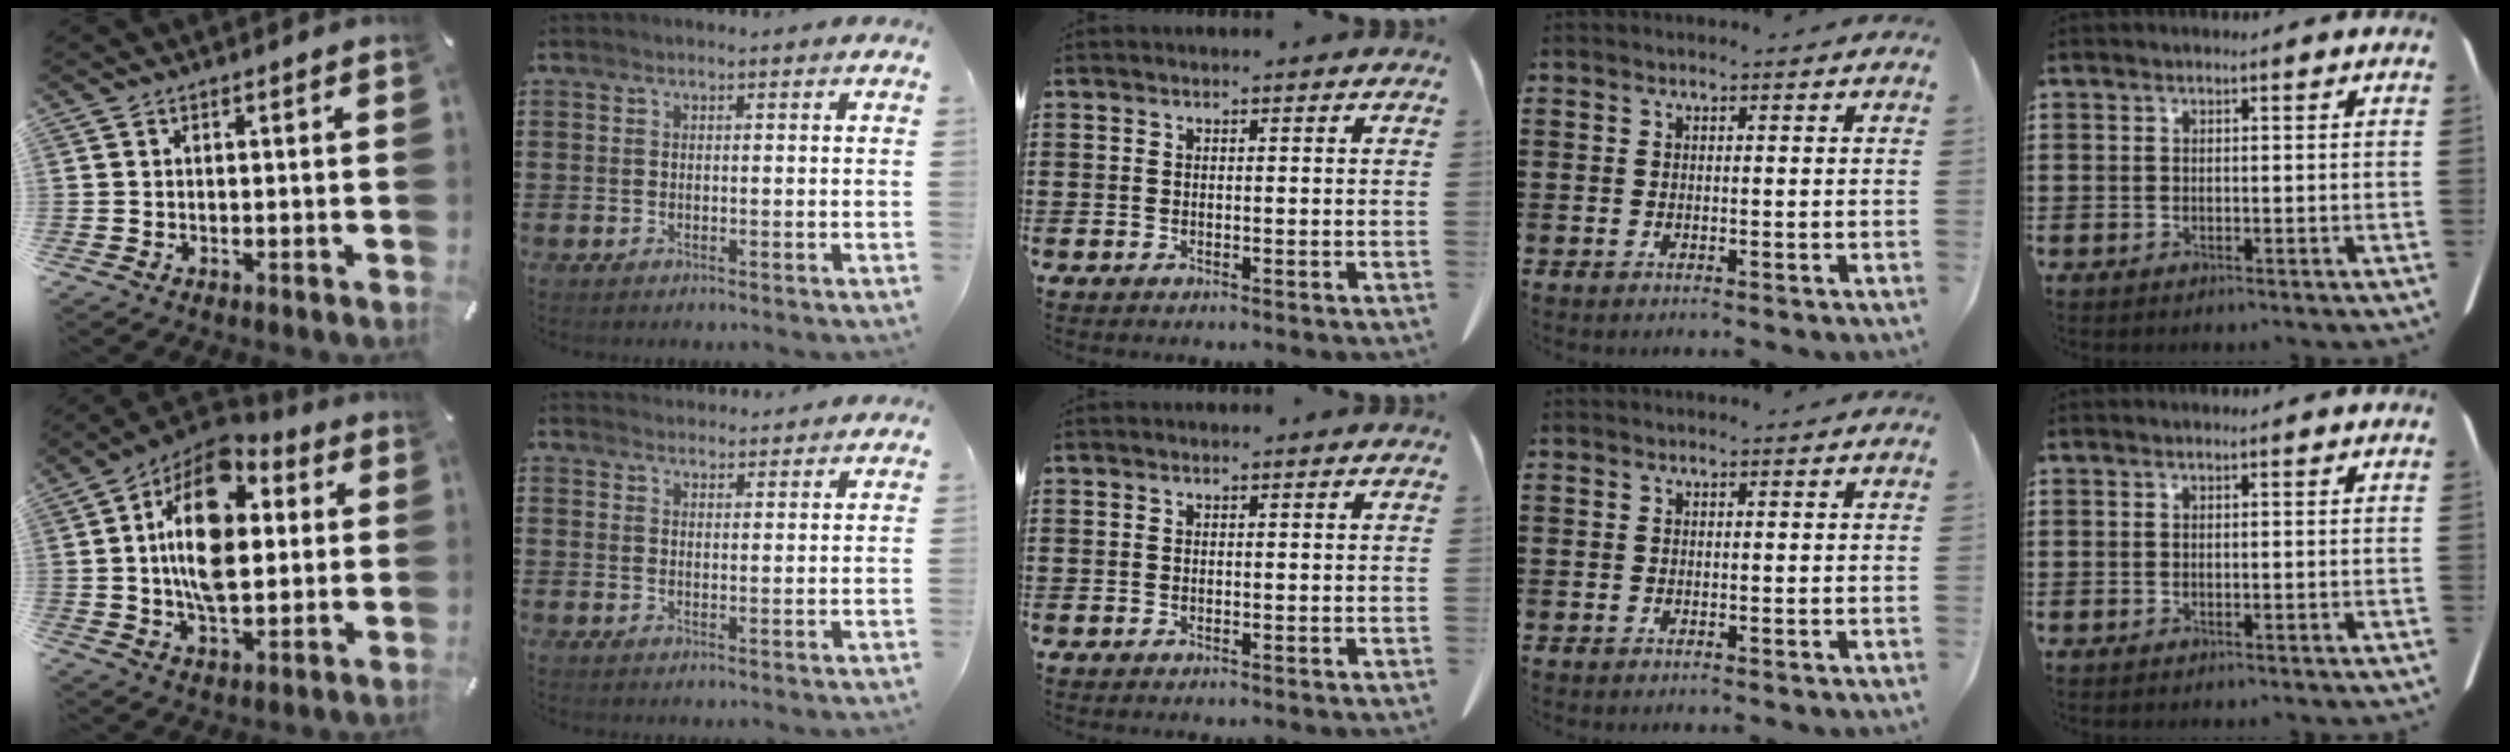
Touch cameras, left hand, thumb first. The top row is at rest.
{"thumb": {"total": 18.7, "force": [3.3, 11.3, 14.5], "torque": [-0.285, -0.010, 0.049]}, "index": {"total": 2.7, "force": [2.7, 0.2, -0.3], "torque": [-0.002, -0.007, 0.052]}}